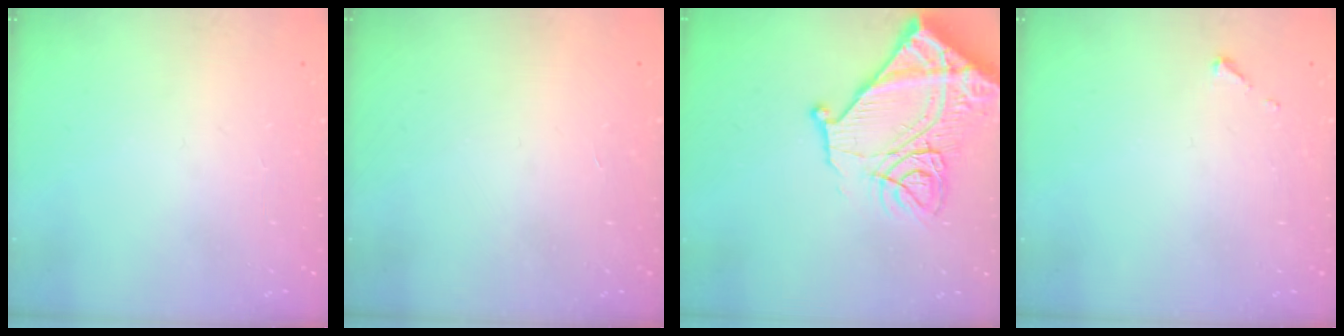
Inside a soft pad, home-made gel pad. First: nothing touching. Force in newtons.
{"total": 1.7, "press": 1.7, "slide": 0.1}
{"total": 19.6, "press": 19.5, "slide": 2.0}
{"total": 2.6, "press": 2.6, "slide": 0.3}